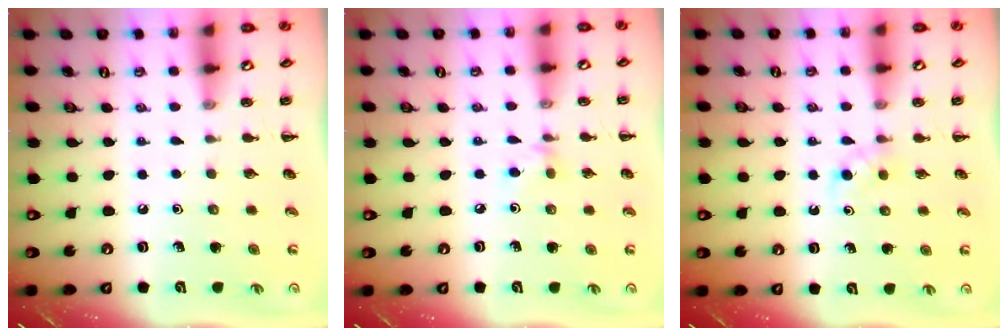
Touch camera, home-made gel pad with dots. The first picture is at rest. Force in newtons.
{"total": 4.2, "press": 4.0, "slide": 1.3}
{"total": 2.9, "press": 2.6, "slide": 1.1}